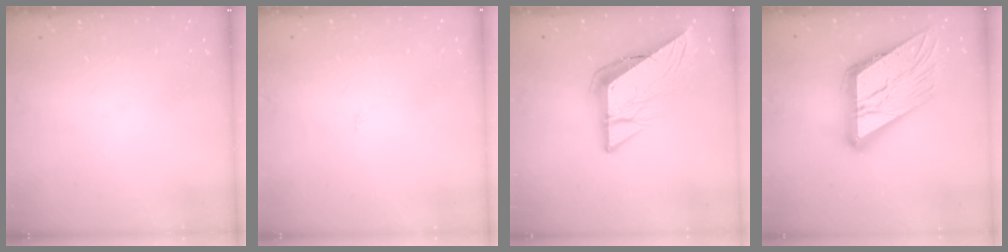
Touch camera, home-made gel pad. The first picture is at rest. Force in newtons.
{"total": 1.6, "press": 1.6, "slide": 0.1}
{"total": 11.6, "press": 11.5, "slide": 1.4}
{"total": 21.6, "press": 21.4, "slide": 2.5}